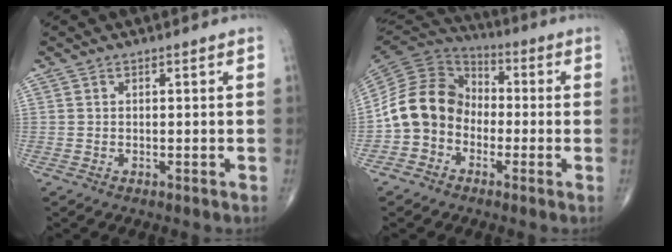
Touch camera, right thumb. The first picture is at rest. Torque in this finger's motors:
{"motor_torque": [0.63, 1.74, 0.79, -0.74, 0.13]}